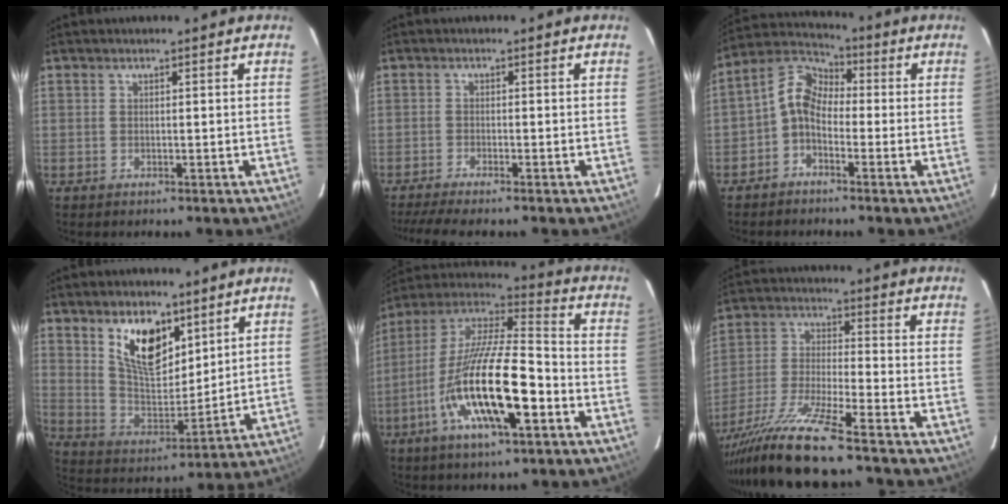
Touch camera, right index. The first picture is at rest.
{"total": 6.0, "force": [-5.1, -0.1, 3.0], "torque": [-0.074, -0.016, -0.089]}
{"total": 6.8, "force": [-2.0, 4.7, 4.6], "torque": [-0.097, 0.025, -0.052]}
{"total": 12.6, "force": [7.2, 6.3, 8.2], "torque": [-0.145, 0.001, 0.143]}
{"total": 21.3, "force": [-7.9, 5.5, 19.0], "torque": [-0.356, -0.029, -0.151]}
{"total": 16.3, "force": [-13.2, -0.1, 9.6], "torque": [-0.202, -0.036, -0.244]}